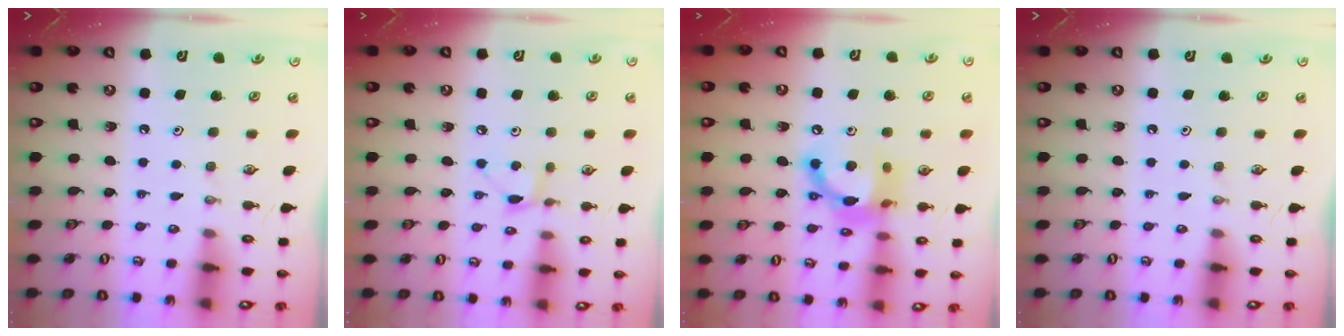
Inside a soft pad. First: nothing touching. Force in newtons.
{"total": 5.4, "press": 5.4, "slide": 0.6}
{"total": 13.7, "press": 13.7, "slide": 0.5}
{"total": 0.0}